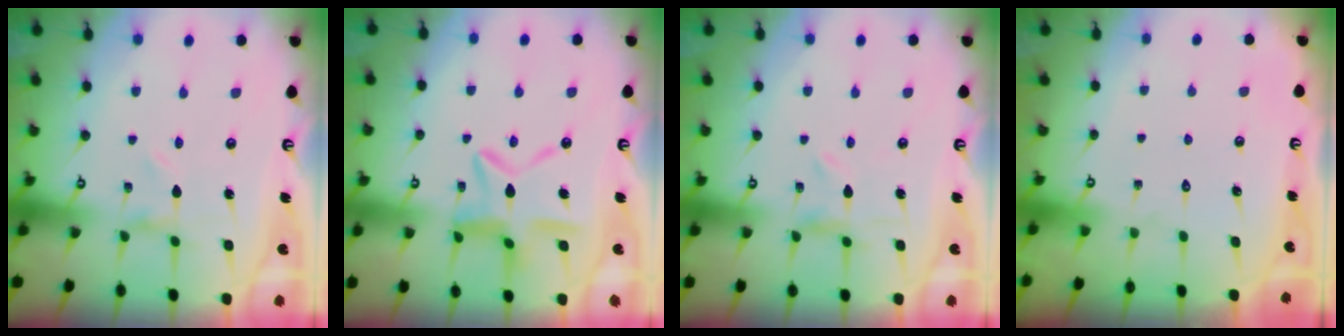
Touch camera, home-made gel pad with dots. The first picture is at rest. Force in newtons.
{"total": 12.7, "press": 12.6, "slide": 1.1}
{"total": 0.9, "press": 0.9, "slide": 0.3}
{"total": 1.6, "press": 1.6, "slide": 0.1}